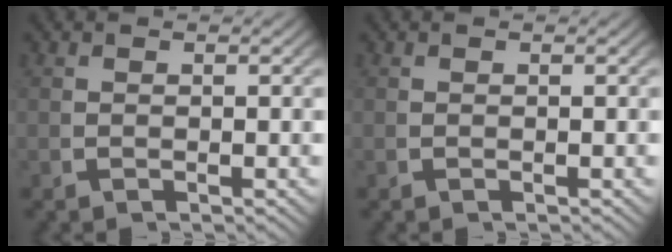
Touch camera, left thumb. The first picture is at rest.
{"total": 0.0}